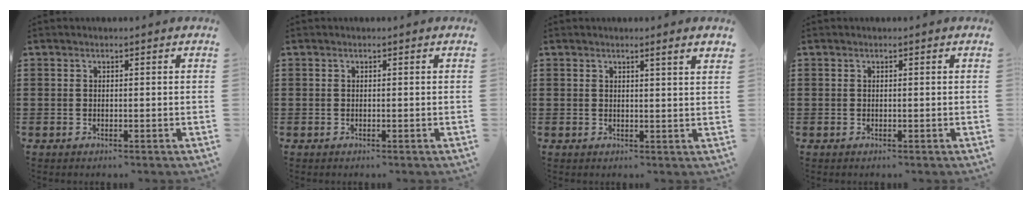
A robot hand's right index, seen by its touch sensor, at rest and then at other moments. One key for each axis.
{"total": 0.0}
{"total": 1.7, "fx": 1.1, "fy": -0.3, "fz": 1.2, "tx": -0.023, "ty": -0.003, "tz": 0.020}
{"total": 0.0}